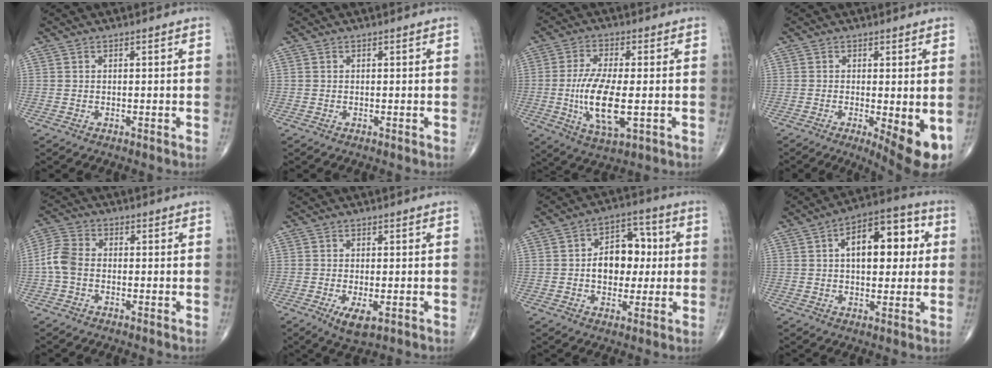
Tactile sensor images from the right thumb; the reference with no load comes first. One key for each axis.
{"total": 0.0}
{"total": 12.1, "fx": -1.7, "fy": 4.2, "fz": 11.2, "tx": -0.223, "ty": -0.012, "tz": -0.026}
{"total": 8.8, "fx": -2.4, "fy": 2.2, "fz": 8.2, "tx": -0.110, "ty": -0.023, "tz": -0.032}
{"total": 5.8, "fx": -0.9, "fy": 4.0, "fz": 4.0, "tx": -0.087, "ty": 0.016, "tz": -0.030}
{"total": 4.5, "fx": -1.7, "fy": 1.7, "fz": 3.8, "tx": -0.067, "ty": -0.011, "tz": -0.025}
{"total": 11.0, "fx": 0.3, "fy": 7.7, "fz": 7.9, "tx": -0.073, "ty": 0.024, "tz": 0.000}
{"total": 14.8, "fx": 3.1, "fy": 7.8, "fz": 12.2, "tx": -0.143, "ty": 0.021, "tz": 0.041}